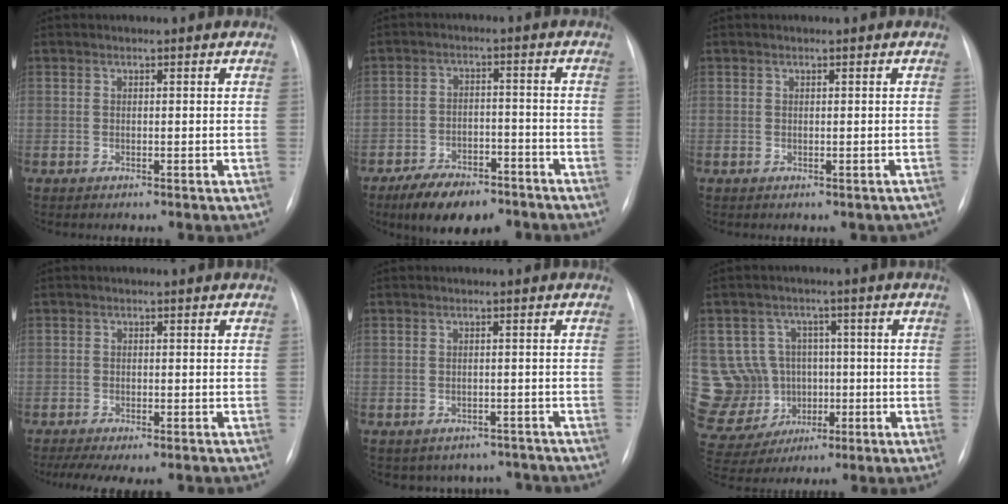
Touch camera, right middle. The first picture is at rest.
{"total": 9.9, "force": [-7.4, 4.2, 5.1], "torque": [-0.079, -0.002, -0.122]}
{"total": 1.0, "force": [-0.5, 0.8, 0.3], "torque": [-0.001, 0.005, -0.002]}
{"total": 8.6, "force": [-6.7, 3.1, 4.5], "torque": [-0.063, -0.001, -0.095]}
{"total": 6.8, "force": [-5.8, 3.6, 0.0], "torque": [0.016, 0.026, -0.061]}
{"total": 15.7, "force": [-1.1, 15.0, 4.8], "torque": [-0.143, 0.049, 0.010]}